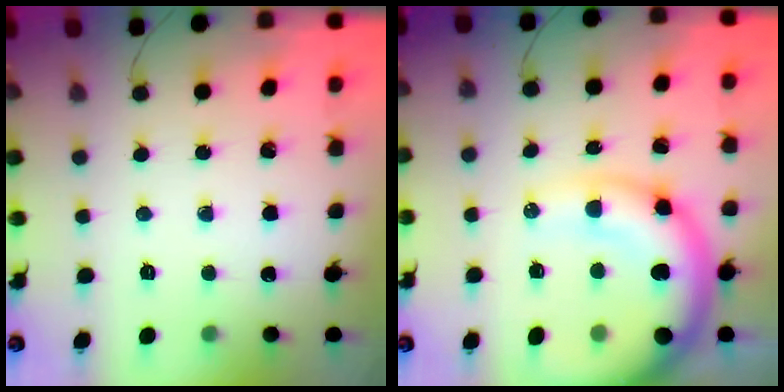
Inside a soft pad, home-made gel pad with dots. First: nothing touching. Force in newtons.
{"total": 15.9, "press": 15.4, "slide": 3.7}